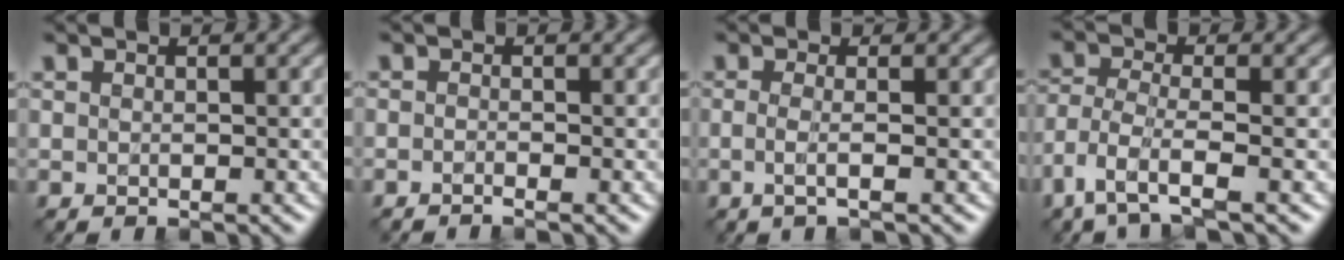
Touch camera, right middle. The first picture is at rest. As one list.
[{"total": 0.8, "force": [-0.6, 0.1, 0.4], "torque": [-0.006, -0.005, -0.014]}, {"total": 2.1, "force": [-0.3, 0.8, 1.9], "torque": [-0.031, -0.007, -0.014]}, {"total": 4.0, "force": [-2.5, 1.0, 3.0], "torque": [-0.069, -0.008, -0.060]}]